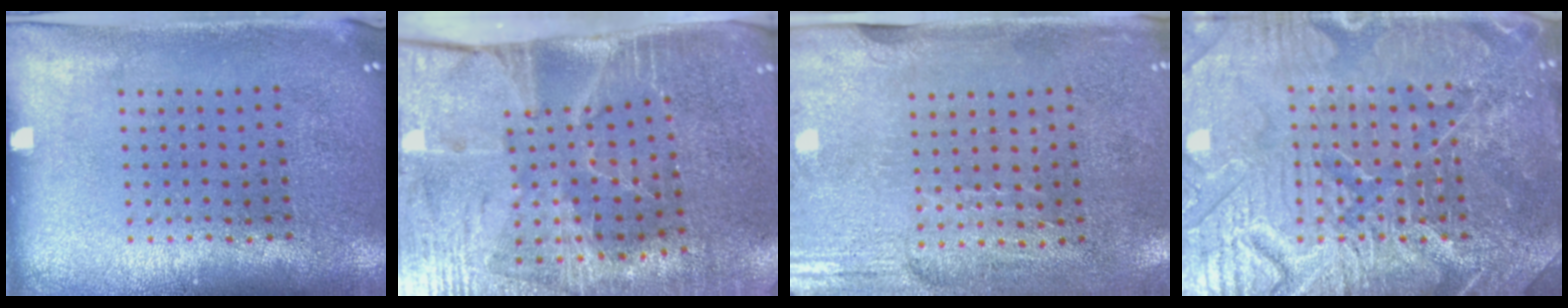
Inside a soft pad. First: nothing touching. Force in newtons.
{"total": 4.3, "press": 3.6, "slide": 2.4}
{"total": 2.9, "press": 2.4, "slide": 1.6}
{"total": 6.0, "press": 5.9, "slide": 0.7}